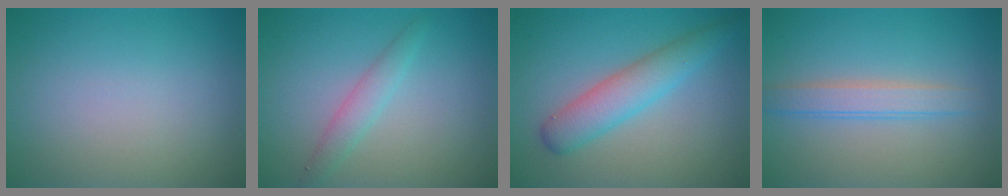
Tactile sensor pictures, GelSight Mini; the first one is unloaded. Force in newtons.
{"total": 1.9, "press": 1.9, "slide": 0.1}
{"total": 4.0, "press": 4.0, "slide": 0.1}
{"total": 2.5, "press": 2.5, "slide": 0.2}